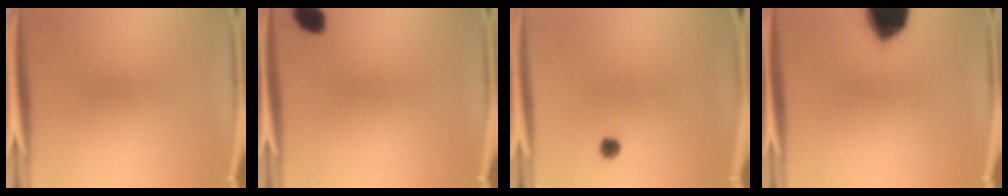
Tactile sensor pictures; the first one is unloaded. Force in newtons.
{"total": 4.3}
{"total": 1.8}
{"total": 18.8}